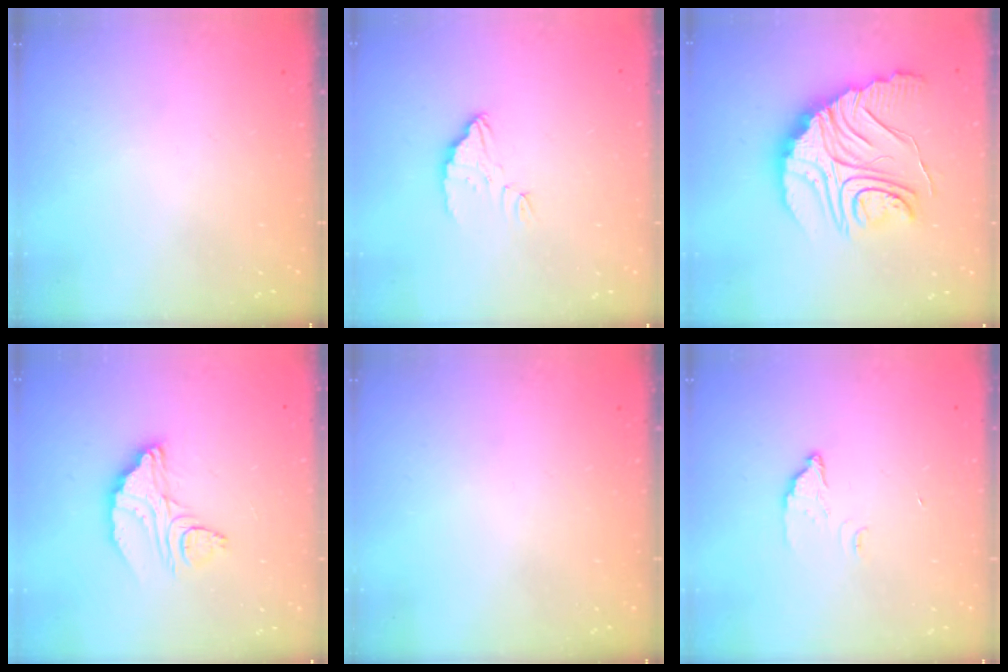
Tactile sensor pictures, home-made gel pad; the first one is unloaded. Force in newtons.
{"total": 3.2, "press": 3.1, "slide": 0.3}
{"total": 23.9, "press": 23.8, "slide": 1.9}
{"total": 10.8, "press": 10.8, "slide": 0.9}
{"total": 0.0}
{"total": 2.9, "press": 2.9, "slide": 0.4}